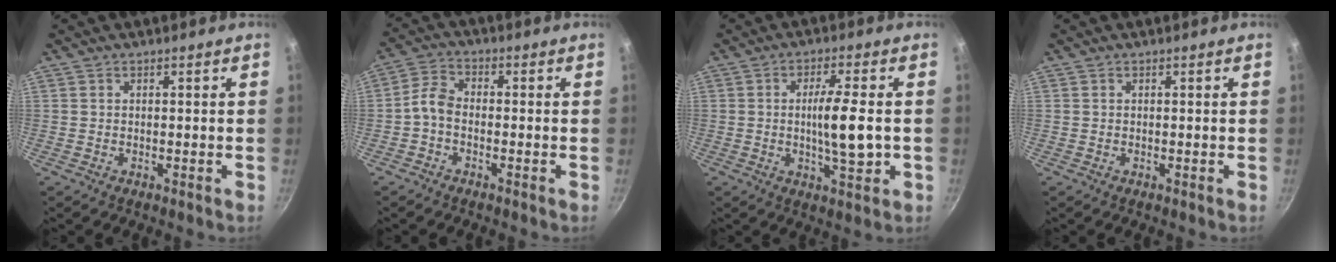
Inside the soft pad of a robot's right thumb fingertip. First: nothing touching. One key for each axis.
{"total": 4.2, "fx": -1.6, "fy": 2.7, "fz": 2.8, "tx": -0.062, "ty": 0.028, "tz": -0.044}
{"total": 8.9, "fx": -0.6, "fy": 2.0, "fz": 8.7, "tx": -0.145, "ty": 0.003, "tz": -0.011}
{"total": 0.0}